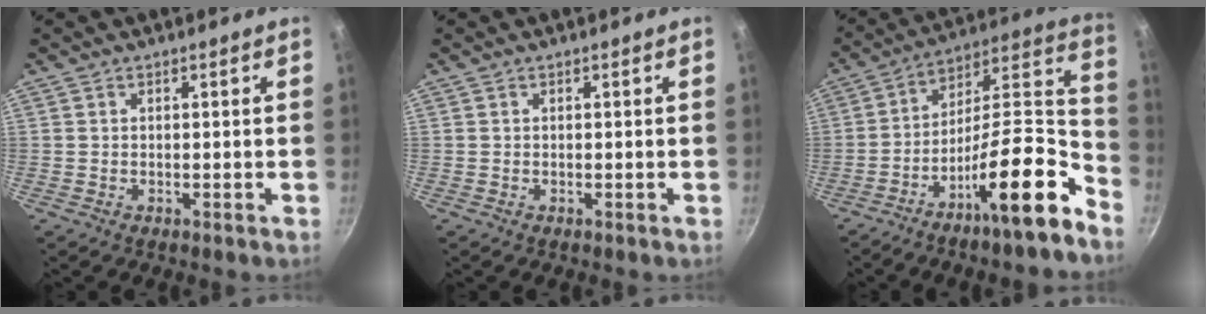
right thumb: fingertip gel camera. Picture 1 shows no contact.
{"total": 0.0}
{"total": 19.6, "force": [-11.8, 4.2, 15.1], "torque": [-0.189, 0.100, -0.209]}